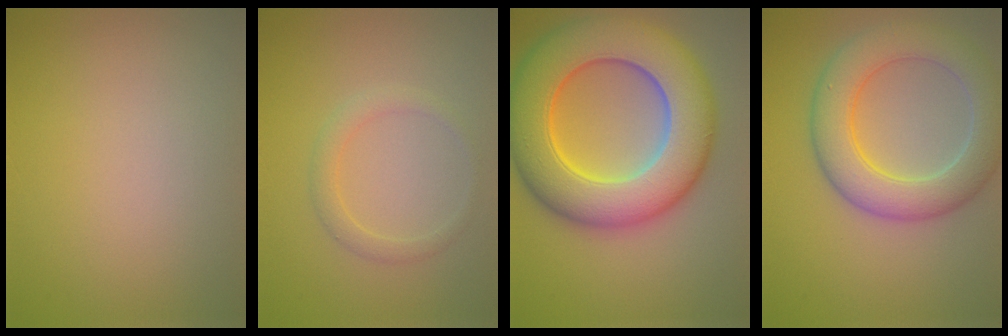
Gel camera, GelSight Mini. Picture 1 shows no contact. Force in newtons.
{"total": 1.7, "press": 1.7, "slide": 0.1}
{"total": 13.4, "press": 13.4, "slide": 0.3}
{"total": 7.1, "press": 7.0, "slide": 0.5}